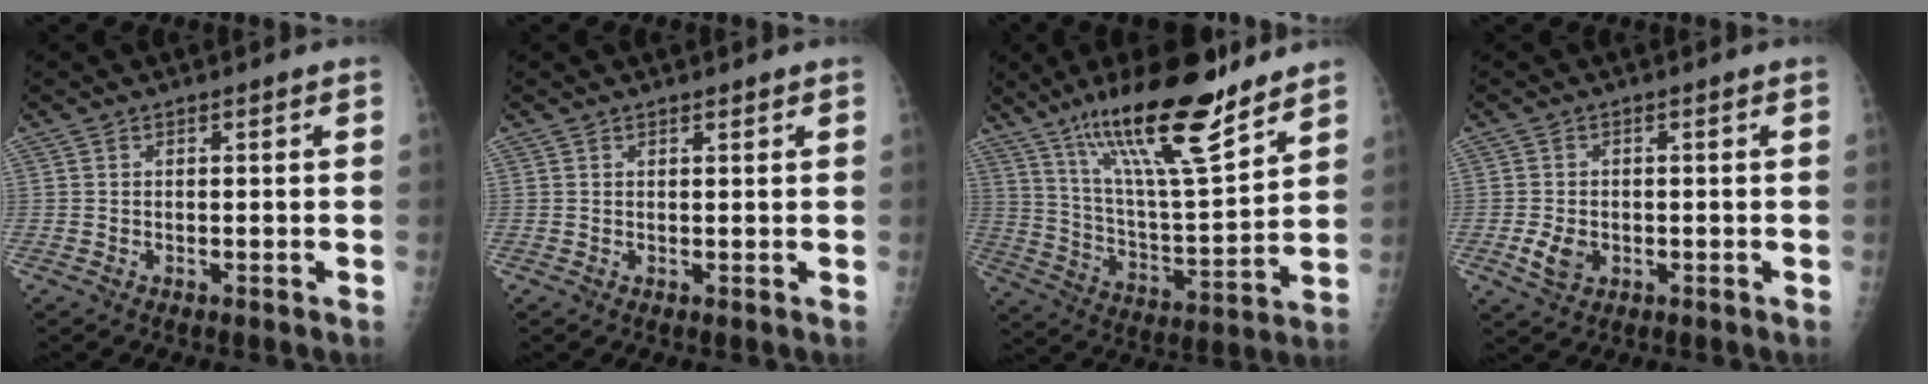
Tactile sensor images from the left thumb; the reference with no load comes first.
{"total": 0.9, "force": [0.8, 0.3, 0.3], "torque": [-0.006, -0.006, 0.012]}
{"total": 22.0, "force": [15.3, 4.5, 15.2], "torque": [-0.240, -0.071, 0.266]}
{"total": 3.8, "force": [-0.8, 2.8, 2.4], "torque": [-0.046, -0.002, -0.011]}